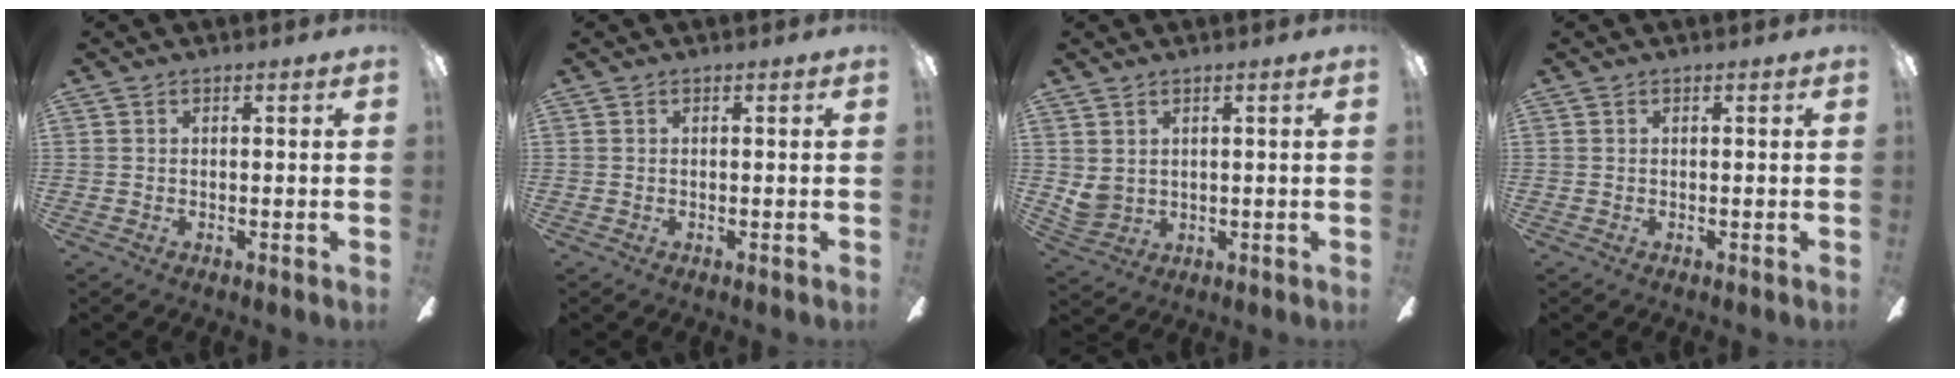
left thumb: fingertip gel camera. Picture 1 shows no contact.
{"total": 0.0}
{"total": 3.6, "force": [2.0, 2.7, 1.2], "torque": [-0.035, -0.009, 0.040]}
{"total": 0.0}